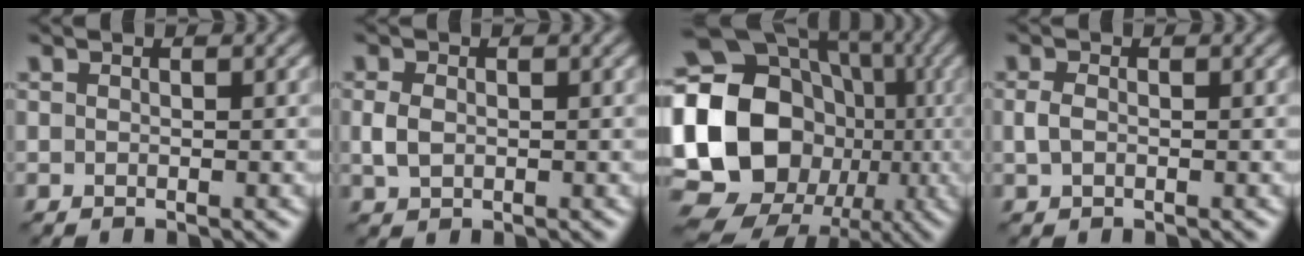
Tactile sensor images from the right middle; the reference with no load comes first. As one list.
[{"total": 1.9, "force": [0.1, 1.4, 1.3], "torque": [-0.033, 0.002, 0.002]}, {"total": 22.3, "force": [-2.6, 19.3, 11.0], "torque": [-0.202, 0.012, -0.083]}, {"total": 1.3, "force": [0.0, 0.9, 1.0], "torque": [-0.024, 0.003, -0.002]}]